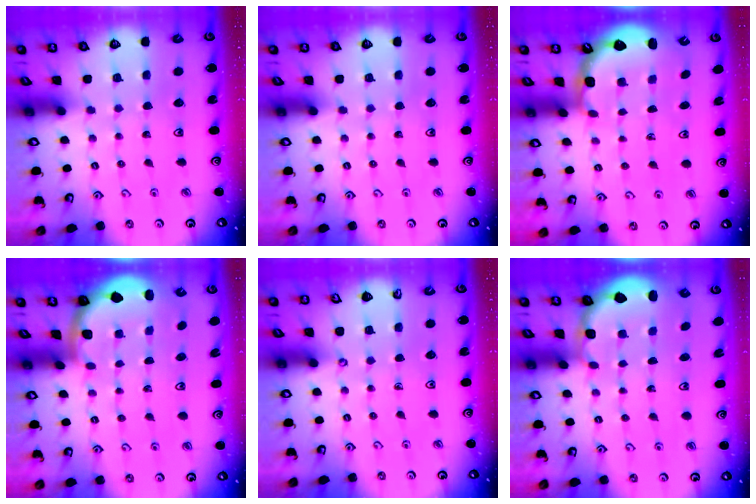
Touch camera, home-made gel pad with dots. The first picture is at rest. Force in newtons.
{"total": 0.0}
{"total": 2.5, "press": 2.1, "slide": 1.3}
{"total": 1.7, "press": 1.7, "slide": 0.3}
{"total": 0.0}
{"total": 2.8, "press": 2.1, "slide": 1.8}